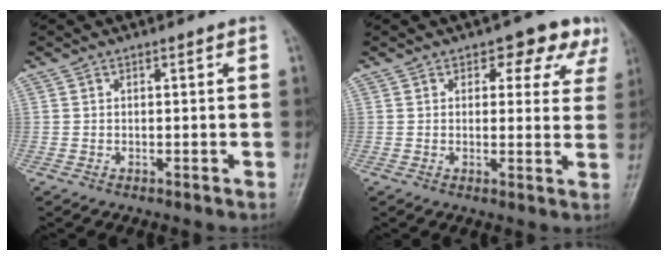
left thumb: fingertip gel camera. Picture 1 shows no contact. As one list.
[{"total": 7.6, "force": [4.6, 4.5, 4.0], "torque": [-0.002, -0.019, 0.043]}]